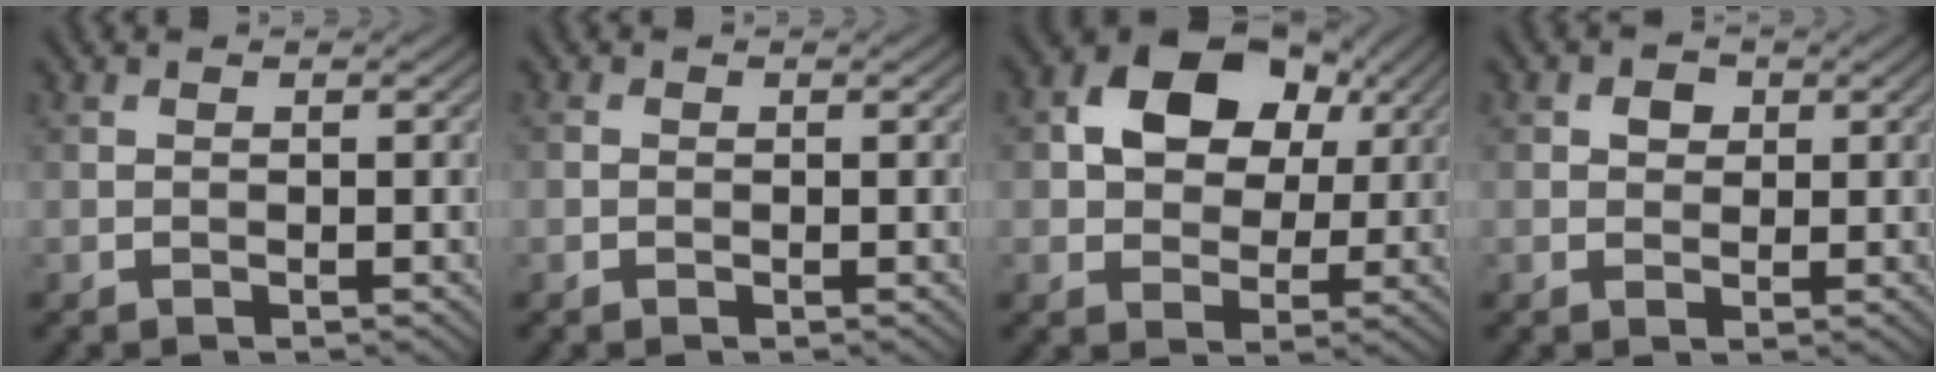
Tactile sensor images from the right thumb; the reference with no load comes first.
{"total": 0.6, "force": [-0.2, 0.6, 0.1], "torque": [-0.002, -0.003, -0.006]}
{"total": 10.5, "force": [3.2, 7.6, 6.5], "torque": [-0.121, 0.009, 0.046]}
{"total": 2.0, "force": [0.6, 1.7, 0.9], "torque": [-0.014, 0.002, 0.007]}